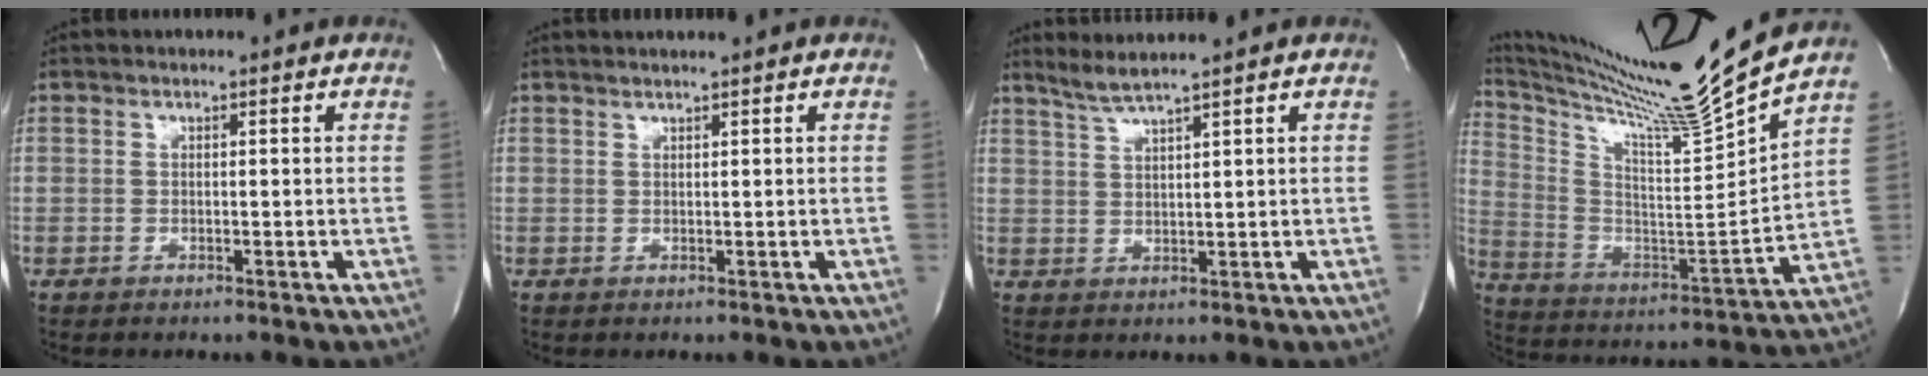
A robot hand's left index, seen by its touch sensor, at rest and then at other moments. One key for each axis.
{"total": 1.4, "fx": 1.3, "fy": -0.3, "fz": 0.6, "tx": -0.007, "ty": 0.004, "tz": 0.024}
{"total": 3.9, "fx": 3.2, "fy": -1.3, "fz": 1.7, "tx": -0.039, "ty": -0.004, "tz": 0.070}
{"total": 21.8, "fx": 18.6, "fy": -3.7, "fz": 10.6, "tx": -0.202, "ty": -0.079, "tz": 0.300}